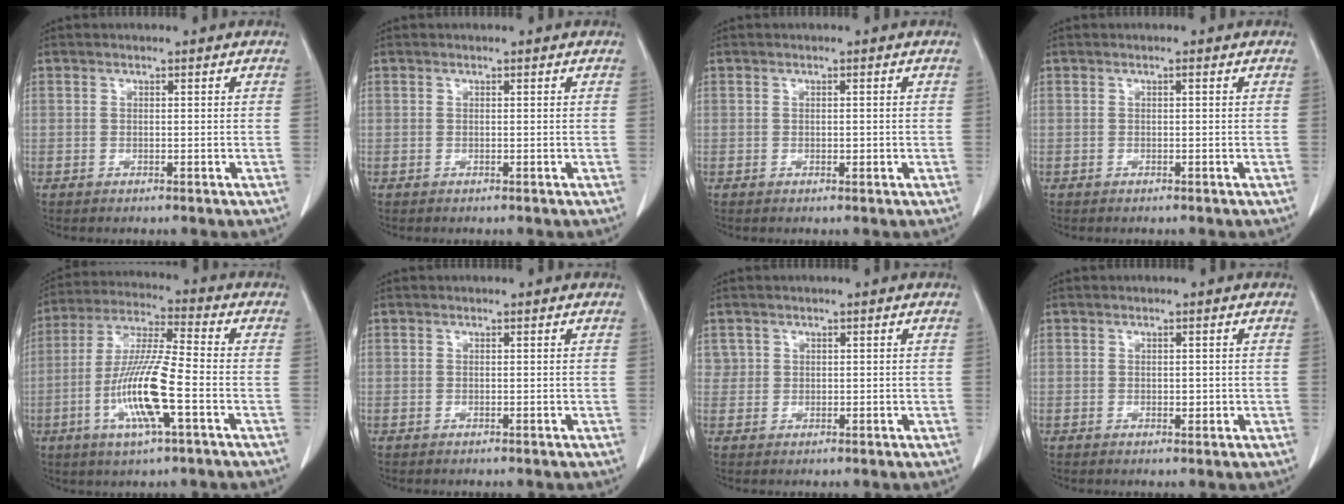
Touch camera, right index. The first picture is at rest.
{"total": 0.0}
{"total": 0.7, "force": [-0.1, 0.4, 0.6], "torque": [-0.008, 0.000, 0.000]}
{"total": 0.0}
{"total": 13.0, "force": [-3.9, 1.0, 12.4], "torque": [-0.249, -0.008, -0.076]}
{"total": 0.0}
{"total": 1.5, "force": [0.6, 1.4, 0.0], "torque": [0.015, 0.000, 0.006]}
{"total": 1.2, "force": [-0.1, 0.7, 1.0], "torque": [-0.013, -0.001, 0.001]}